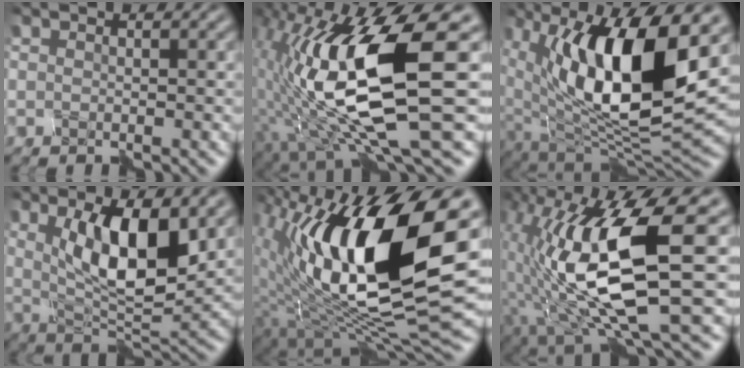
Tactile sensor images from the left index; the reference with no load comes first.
{"total": 13.2, "force": [-0.4, 4.1, 12.5], "torque": [-0.250, -0.013, 0.001]}
{"total": 13.8, "force": [2.4, 6.4, 12.0], "torque": [-0.206, -0.010, 0.047]}
{"total": 7.9, "force": [0.9, 3.0, 7.3], "torque": [-0.127, -0.013, 0.028]}
{"total": 18.3, "force": [2.9, 8.0, 16.2], "torque": [-0.295, 0.007, 0.054]}
{"total": 11.7, "force": [-0.8, 3.3, 11.2], "torque": [-0.212, -0.008, -0.004]}